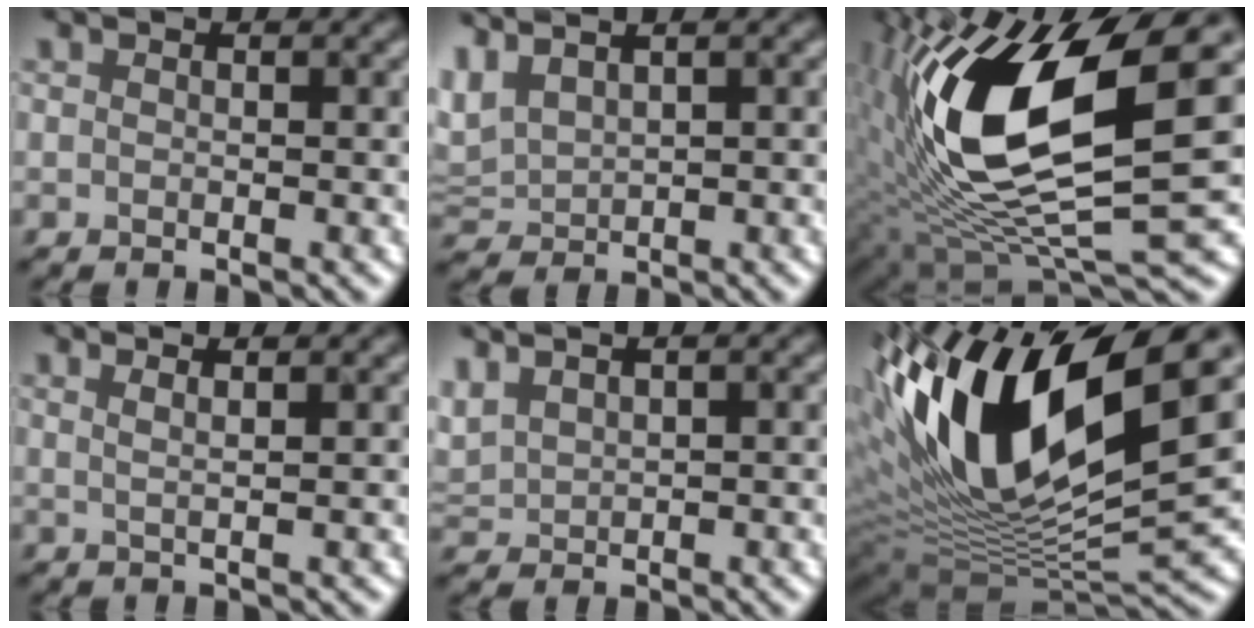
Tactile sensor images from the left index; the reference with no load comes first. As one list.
[{"total": 2.2, "force": [1.7, 0.4, 1.4], "torque": [-0.075, 0.019, 0.067]}, {"total": 15.1, "force": [1.7, 5.9, 13.8], "torque": [-0.301, -0.001, 0.053]}, {"total": 1.8, "force": [1.3, 0.4, 1.3], "torque": [-0.018, 0.019, 0.008]}, {"total": 1.4, "force": [1.4, -0.1, 0.4], "torque": [-0.049, 0.019, 0.056]}, {"total": 15.8, "force": [4.3, 6.5, 13.8], "torque": [-0.281, 0.011, 0.094]}]